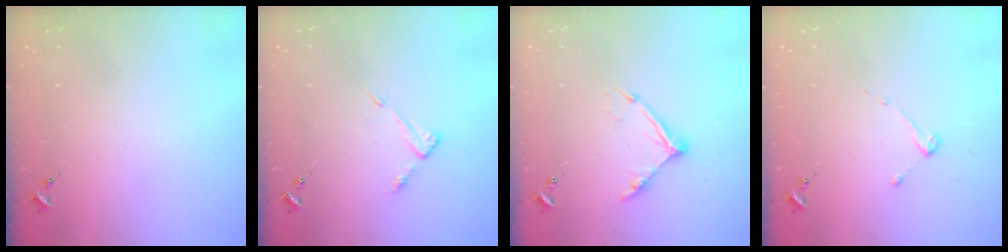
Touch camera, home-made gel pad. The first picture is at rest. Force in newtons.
{"total": 5.3, "press": 5.3, "slide": 0.4}
{"total": 10.5, "press": 10.5, "slide": 1.0}
{"total": 2.7, "press": 2.7, "slide": 0.3}